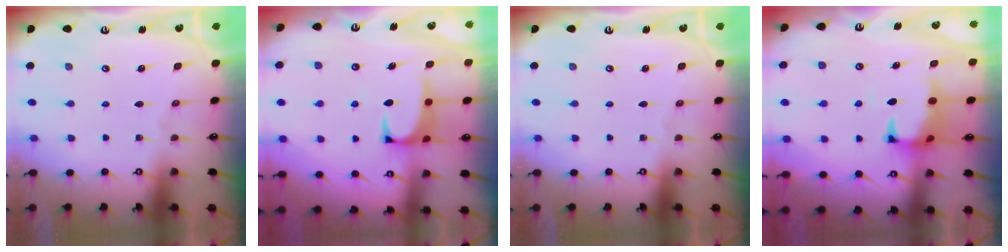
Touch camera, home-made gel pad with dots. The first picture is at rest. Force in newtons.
{"total": 1.4, "press": 1.3, "slide": 0.6}
{"total": 0.0}
{"total": 1.6, "press": 1.1, "slide": 1.1}